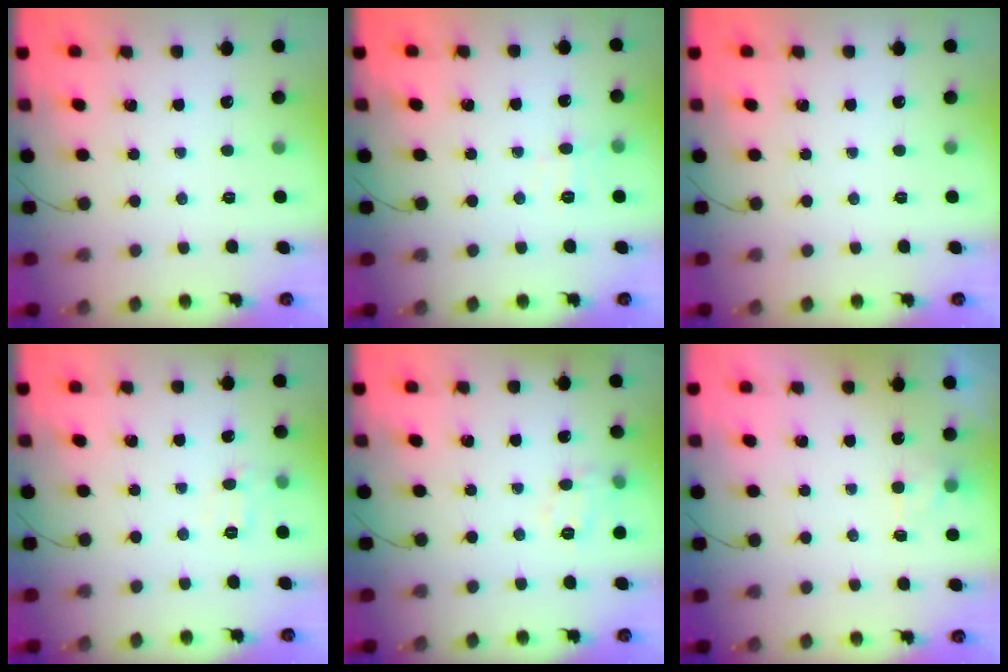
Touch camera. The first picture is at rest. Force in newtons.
{"total": 5.9, "press": 5.7, "slide": 1.6}
{"total": 0.0}
{"total": 6.7, "press": 6.6, "slide": 1.5}
{"total": 6.0, "press": 5.9, "slide": 1.0}
{"total": 2.0, "press": 1.5, "slide": 1.3}